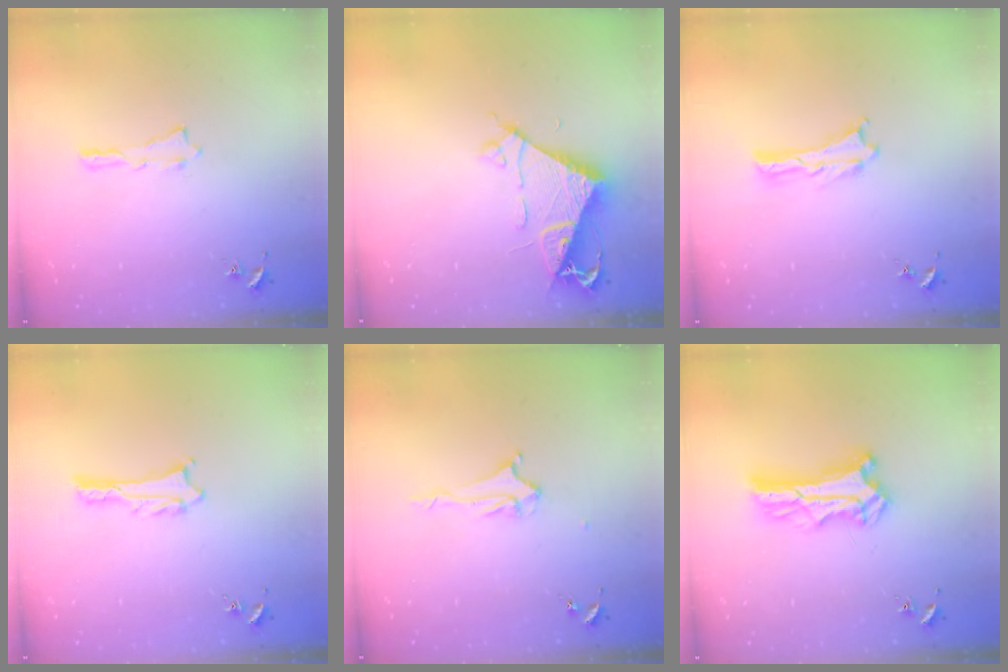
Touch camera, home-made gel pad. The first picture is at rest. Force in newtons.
{"total": 7.9, "press": 7.9, "slide": 0.6}
{"total": 0.0}
{"total": 1.1, "press": 1.1, "slide": 0.1}
{"total": 2.2, "press": 2.2, "slide": 0.3}
{"total": 7.4, "press": 7.4, "slide": 0.7}